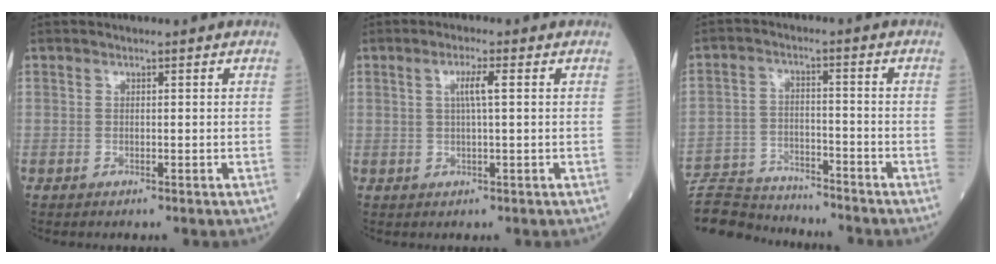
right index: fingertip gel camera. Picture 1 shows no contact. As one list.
[{"total": 2.9, "force": [0.7, -0.1, 2.9], "torque": [-0.055, 0.001, 0.011]}, {"total": 11.7, "force": [-11.4, 1.6, 2.1], "torque": [-0.037, 0.010, -0.192]}]